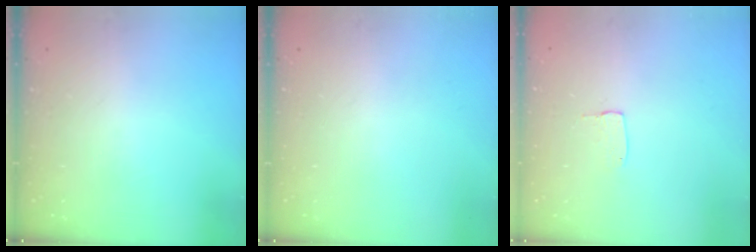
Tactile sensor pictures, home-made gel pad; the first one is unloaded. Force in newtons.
{"total": 0.0}
{"total": 3.4, "press": 3.4, "slide": 0.2}